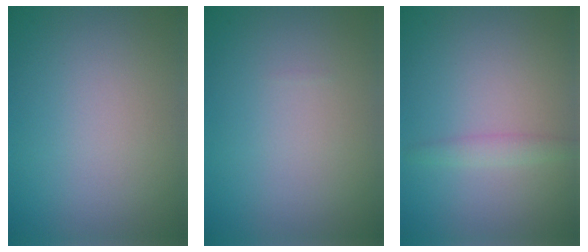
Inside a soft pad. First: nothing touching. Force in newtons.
{"total": 0.0}
{"total": 1.3, "press": 1.3, "slide": 0.1}